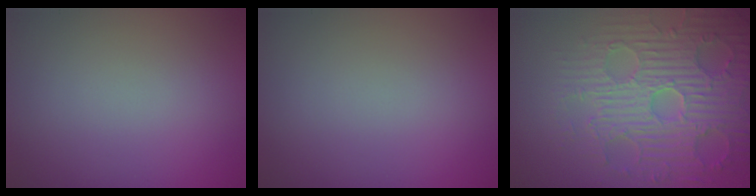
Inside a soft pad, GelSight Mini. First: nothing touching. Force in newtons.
{"total": 0.0}
{"total": 7.0, "press": 5.9, "slide": 3.7}